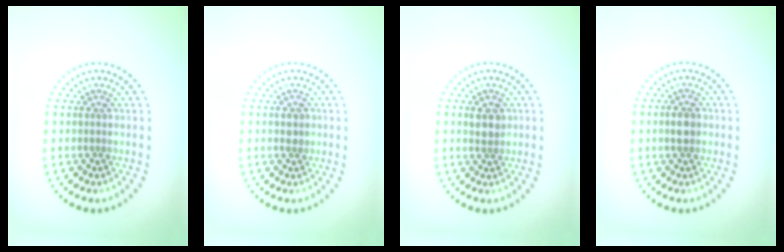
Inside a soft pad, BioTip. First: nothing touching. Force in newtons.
{"total": 1.2, "press": 1.2, "slide": 0.2}
{"total": 2.1, "press": 2.0, "slide": 0.6}
{"total": 1.9, "press": 1.9, "slide": 0.1}